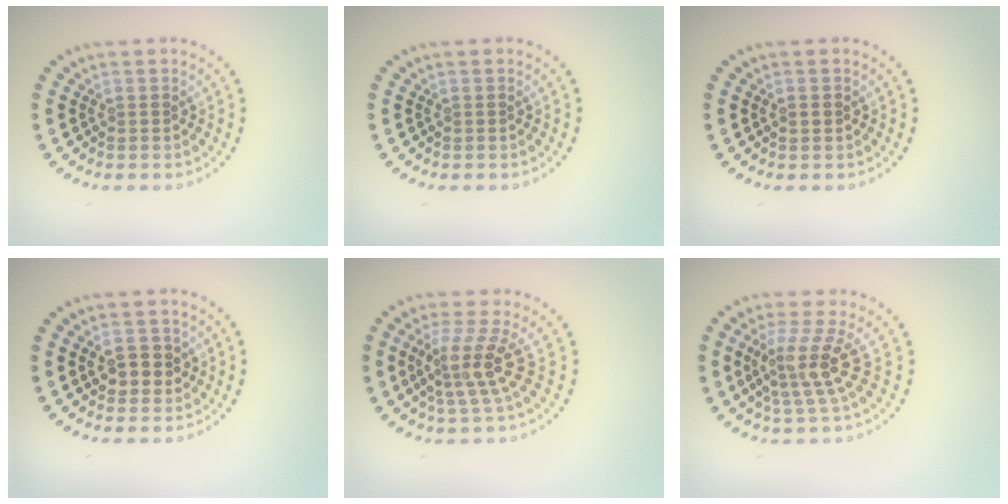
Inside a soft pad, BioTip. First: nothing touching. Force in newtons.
{"total": 0.0}
{"total": 1.0, "press": 1.0, "slide": 0.1}
{"total": 2.7, "press": 2.6, "slide": 0.5}
{"total": 3.9, "press": 2.7, "slide": 2.7}
{"total": 4.0, "press": 2.8, "slide": 2.8}